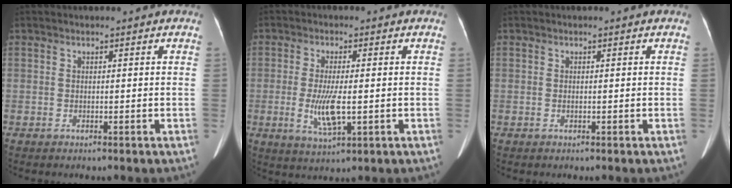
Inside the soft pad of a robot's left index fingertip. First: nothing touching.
{"total": 6.0, "force": [-1.0, 1.5, 5.8], "torque": [-0.119, -0.013, -0.015]}
{"total": 0.0}